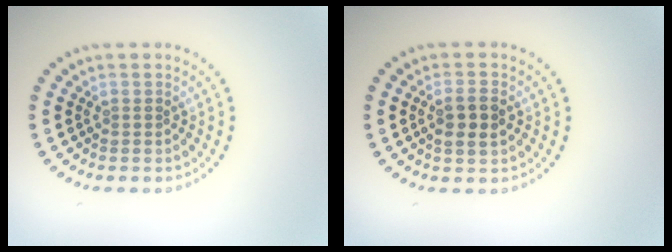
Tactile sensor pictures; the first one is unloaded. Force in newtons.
{"total": 2.6, "press": 2.5, "slide": 0.6}